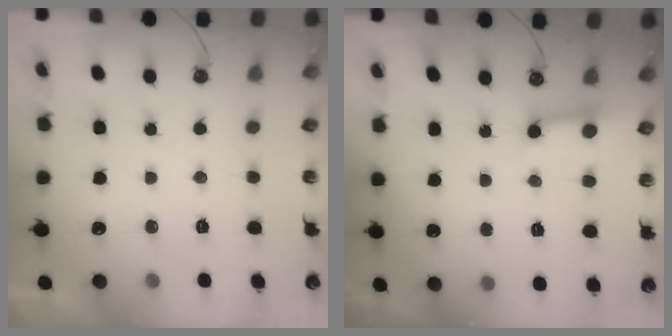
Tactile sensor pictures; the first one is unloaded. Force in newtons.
{"total": 5.3, "press": 5.3, "slide": 0.4}